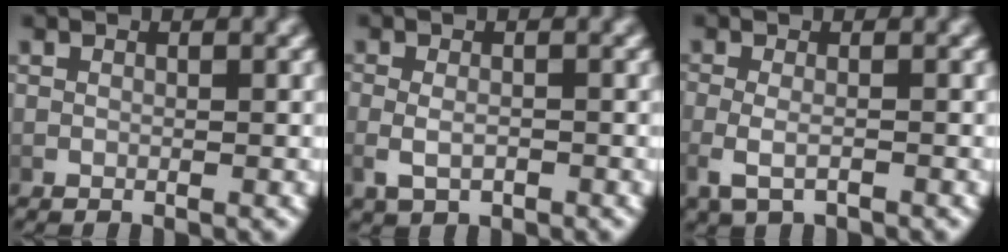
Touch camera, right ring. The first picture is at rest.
{"total": 2.2, "force": [-0.8, 1.2, 1.7], "torque": [-0.048, -0.011, -0.003]}
{"total": 2.4, "force": [-1.2, 0.9, 1.9], "torque": [-0.058, -0.013, -0.012]}